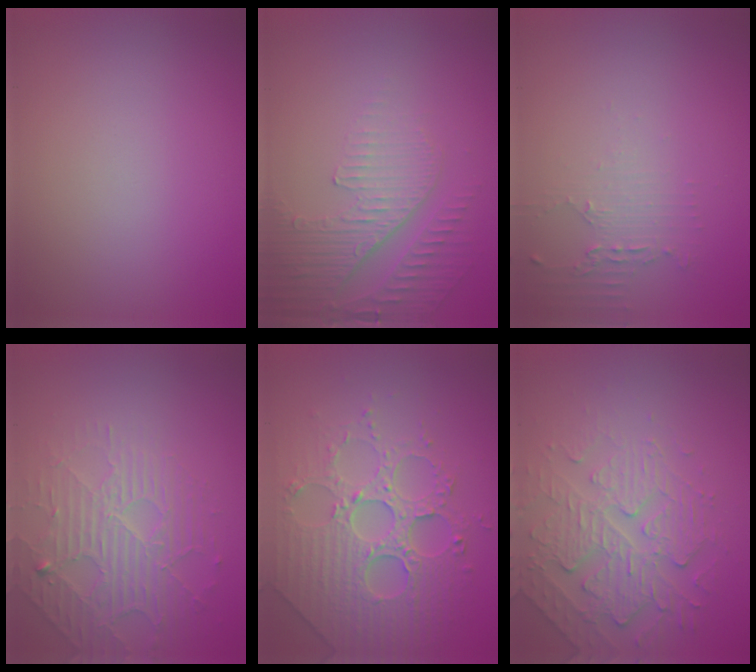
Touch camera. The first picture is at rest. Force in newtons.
{"total": 5.1, "press": 3.3, "slide": 3.9}
{"total": 1.9, "press": 1.3, "slide": 1.4}
{"total": 4.7, "press": 3.4, "slide": 3.2}
{"total": 5.8, "press": 5.3, "slide": 2.4}
{"total": 4.8, "press": 3.7, "slide": 3.1}